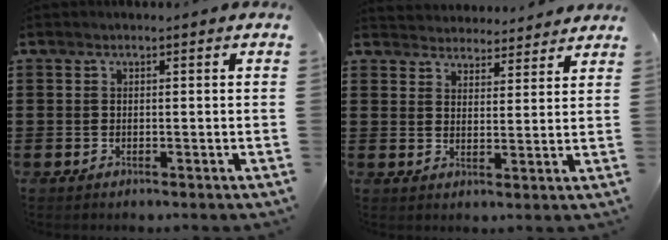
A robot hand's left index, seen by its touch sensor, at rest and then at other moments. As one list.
[{"total": 3.8, "force": [3.7, 0.7, -0.5], "torque": [-0.007, -0.018, 0.066]}]